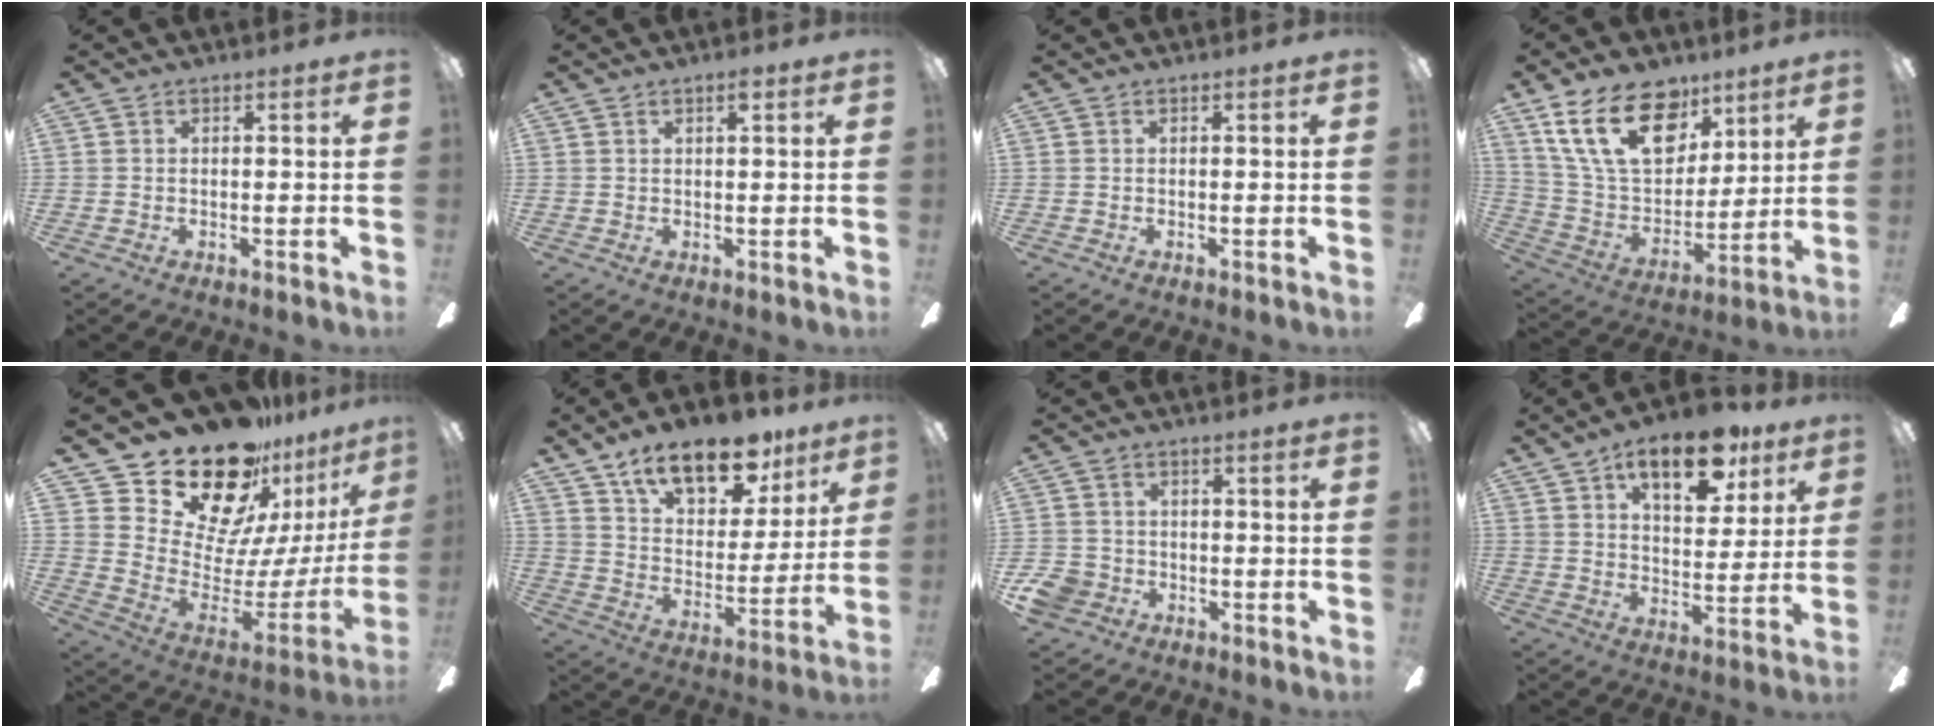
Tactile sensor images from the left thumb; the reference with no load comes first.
{"total": 2.0, "force": [1.3, 0.6, 1.4], "torque": [-0.022, -0.001, 0.020]}
{"total": 0.0}
{"total": 22.6, "force": [12.1, 13.5, 13.6], "torque": [-0.245, -0.050, 0.219]}
{"total": 24.1, "force": [18.4, 11.7, 10.2], "torque": [-0.174, -0.145, 0.345]}
{"total": 17.4, "force": [12.4, 8.3, 9.0], "torque": [-0.138, -0.071, 0.217]}
{"total": 6.2, "force": [-2.9, 5.0, 2.2], "torque": [-0.066, 0.018, -0.058]}
{"total": 15.3, "force": [9.1, 7.3, 9.8], "torque": [-0.133, -0.031, 0.151]}